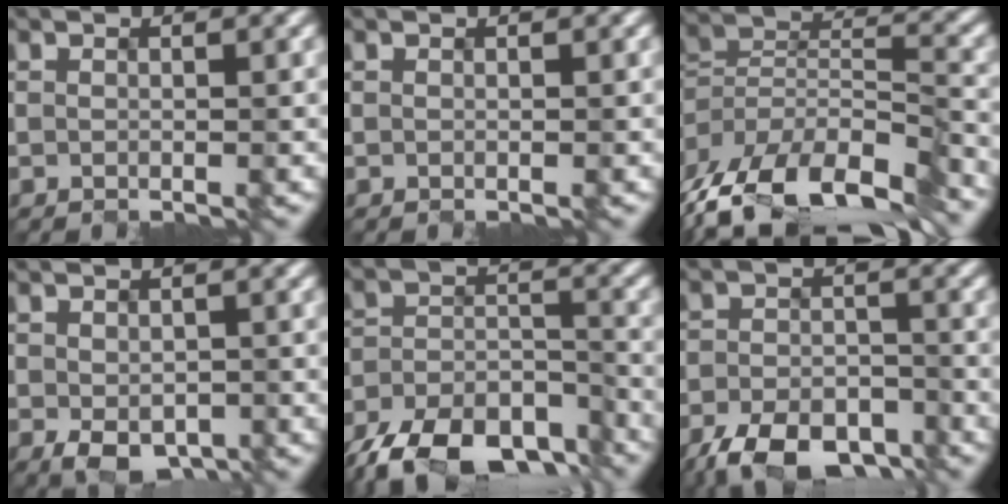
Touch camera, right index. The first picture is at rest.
{"total": 0.0}
{"total": 12.9, "force": [-9.6, 5.0, 7.1], "torque": [-0.156, 0.008, -0.154]}
{"total": 3.1, "force": [-1.2, 2.1, 2.0], "torque": [-0.031, -0.012, -0.009]}
{"total": 11.8, "force": [-9.8, 4.7, 4.9], "torque": [-0.095, -0.022, -0.146]}
{"total": 7.0, "force": [-5.3, 3.1, 3.3], "torque": [-0.057, -0.011, -0.091]}